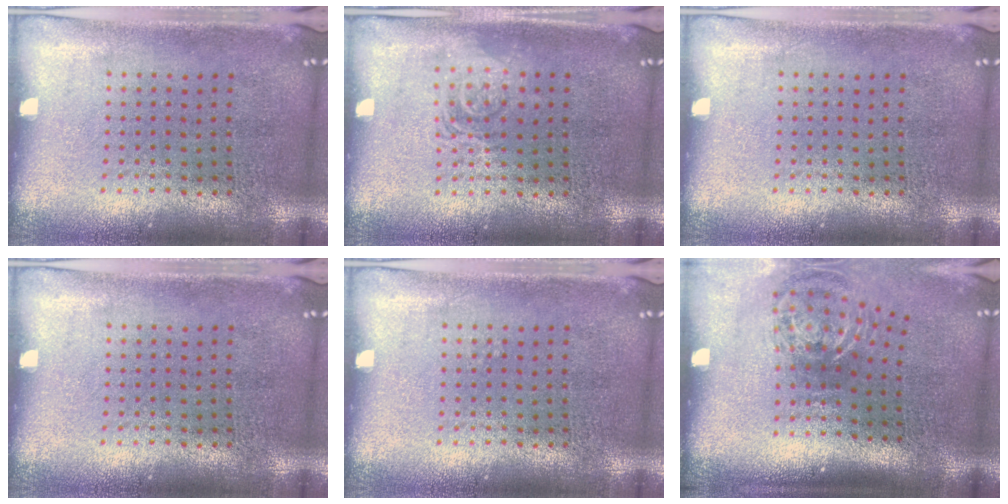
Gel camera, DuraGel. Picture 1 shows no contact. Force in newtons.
{"total": 1.2, "press": 1.2, "slide": 0.2}
{"total": 0.0}
{"total": 0.0}
{"total": 0.0}
{"total": 1.6, "press": 1.2, "slide": 1.1}